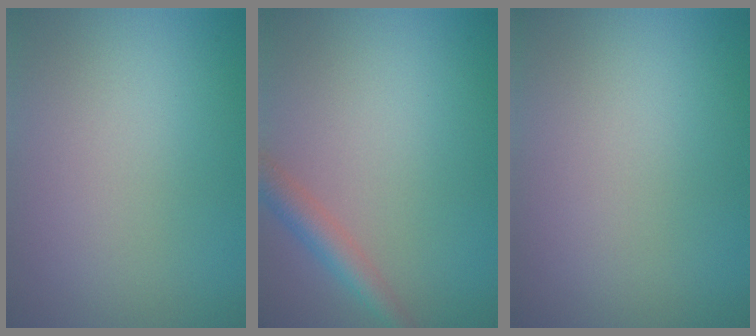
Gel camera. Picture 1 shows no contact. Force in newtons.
{"total": 2.7, "press": 2.7, "slide": 0.2}
{"total": 0.0}